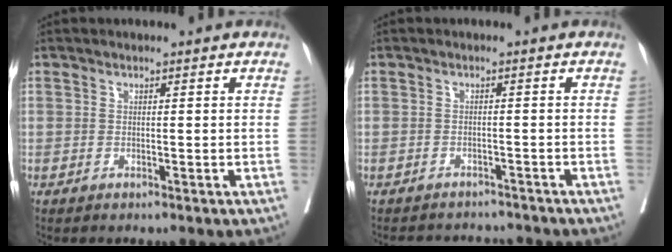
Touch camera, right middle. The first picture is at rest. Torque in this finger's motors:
{"motor_torque": [0.35, -0.42, -0.03, 0.00]}